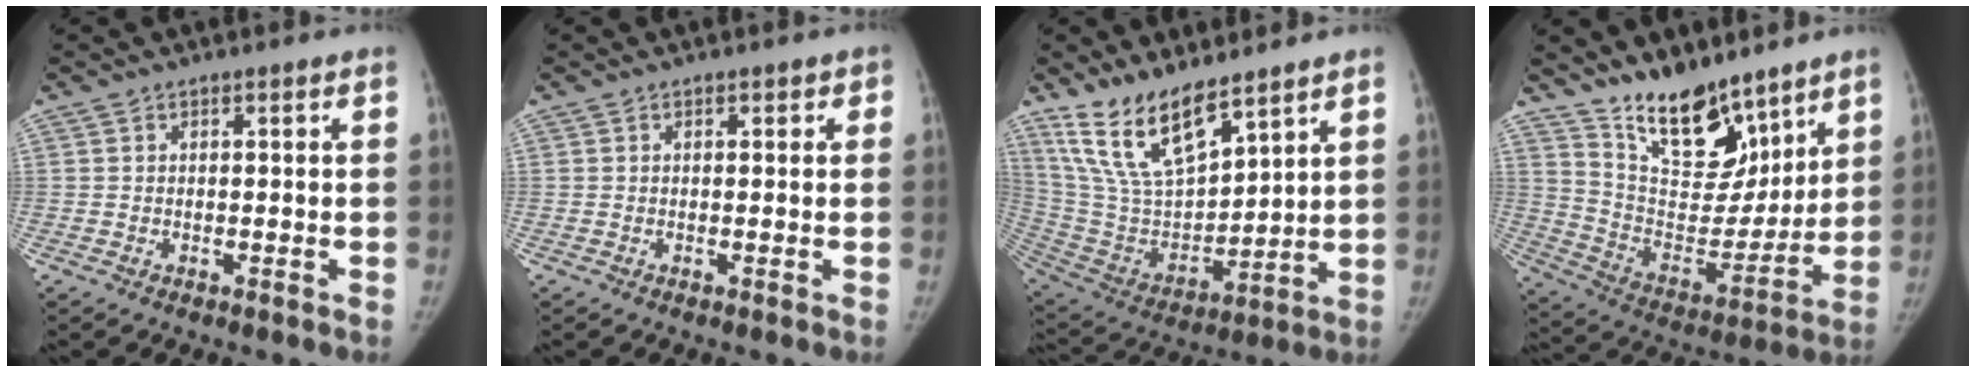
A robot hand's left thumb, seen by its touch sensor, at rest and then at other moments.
{"total": 1.2, "force": [0.5, 0.8, 0.7], "torque": [0.003, 0.001, 0.003]}
{"total": 16.2, "force": [11.7, 5.8, 9.5], "torque": [-0.149, -0.063, 0.244]}
{"total": 18.3, "force": [13.5, 8.4, 9.1], "torque": [-0.095, -0.090, 0.241]}